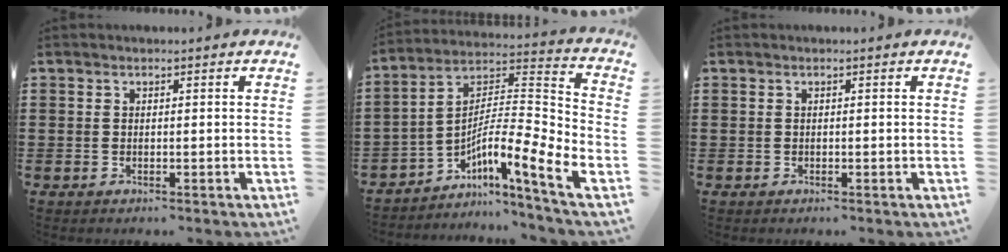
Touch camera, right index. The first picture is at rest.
{"total": 8.6, "force": [-4.7, 0.5, 7.2], "torque": [-0.136, -0.028, -0.100]}
{"total": 0.0}